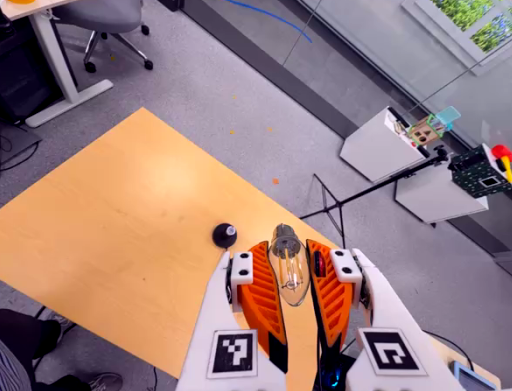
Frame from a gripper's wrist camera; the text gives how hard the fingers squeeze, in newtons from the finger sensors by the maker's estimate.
{"total": 21.0, "left": 25.5, "right": 16.4}